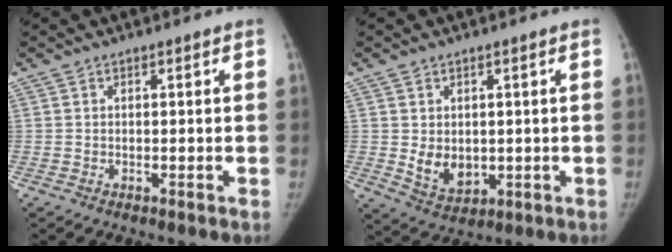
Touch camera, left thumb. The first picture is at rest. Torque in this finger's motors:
{"motor_torque": [0.03, 0.04, -0.03, 0.01, 0.03]}